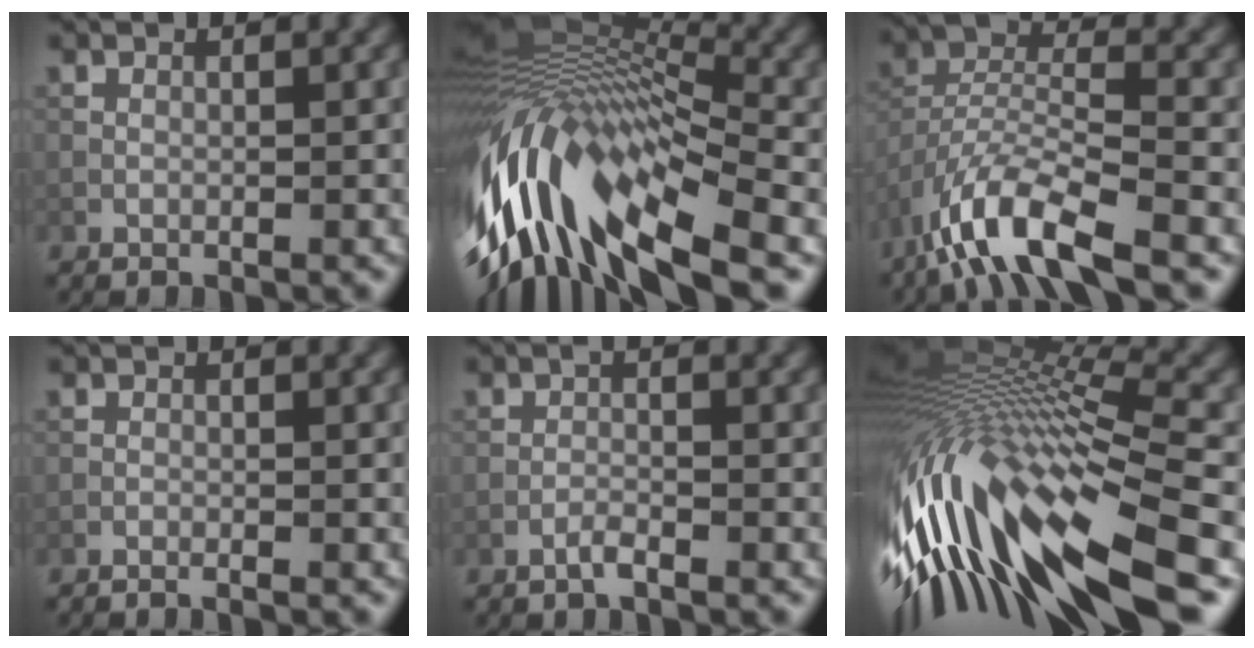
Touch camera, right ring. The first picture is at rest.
{"total": 15.1, "force": [-4.3, 6.7, 12.8], "torque": [-0.261, 0.002, -0.074]}
{"total": 9.1, "force": [-6.0, 2.6, 6.3], "torque": [-0.119, -0.001, -0.121]}
{"total": 0.9, "force": [-0.7, -0.2, 0.5], "torque": [-0.016, 0.002, -0.016]}
{"total": 1.3, "force": [-0.9, 0.0, 0.9], "torque": [-0.020, 0.003, -0.019]}
{"total": 16.4, "force": [-4.1, 4.9, 15.1], "torque": [-0.307, 0.015, -0.072]}